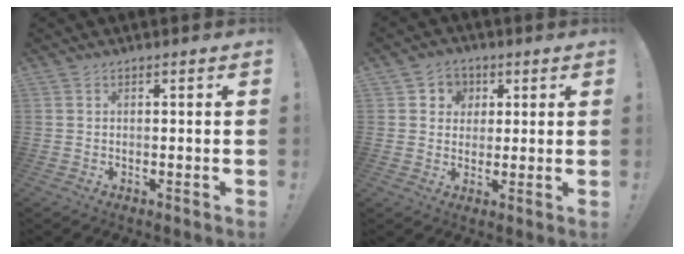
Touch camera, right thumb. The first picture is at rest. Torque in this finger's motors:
{"motor_torque": [0.55, 0.92, 0.57, 0.07, 0.04]}